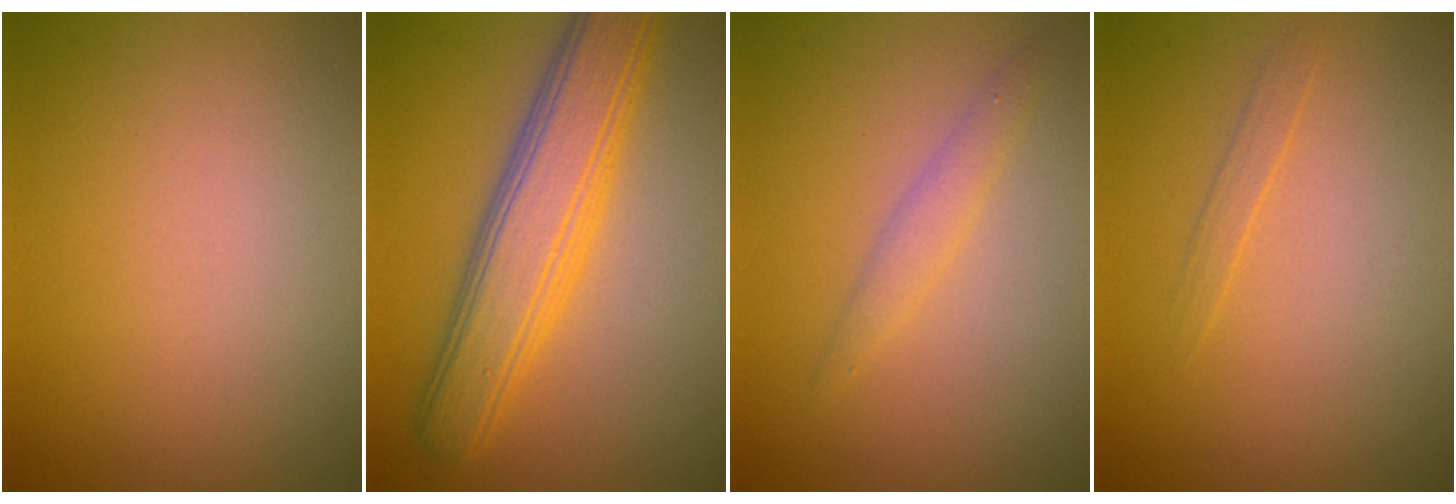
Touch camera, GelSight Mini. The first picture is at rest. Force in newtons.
{"total": 6.5, "press": 6.5, "slide": 0.2}
{"total": 1.4, "press": 1.4, "slide": 0.1}
{"total": 0.8, "press": 0.8, "slide": 0.1}